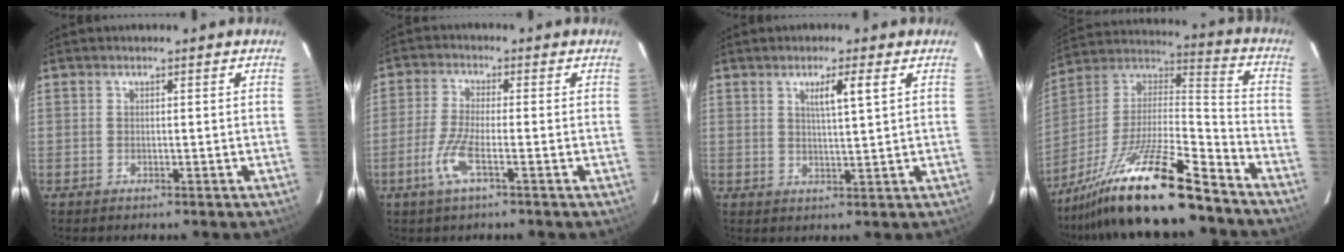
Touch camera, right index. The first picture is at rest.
{"total": 5.5, "force": [-2.5, 0.6, 4.9], "torque": [-0.109, -0.008, -0.052]}
{"total": 3.9, "force": [1.7, -0.2, 3.5], "torque": [-0.062, -0.002, 0.029]}
{"total": 20.9, "force": [-15.8, 2.1, 13.6], "torque": [-0.263, -0.015, -0.285]}